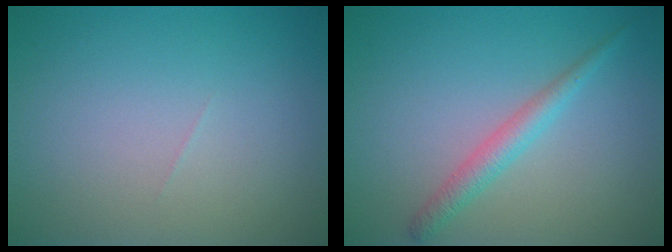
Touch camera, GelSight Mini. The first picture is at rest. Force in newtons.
{"total": 2.1, "press": 2.1, "slide": 0.1}